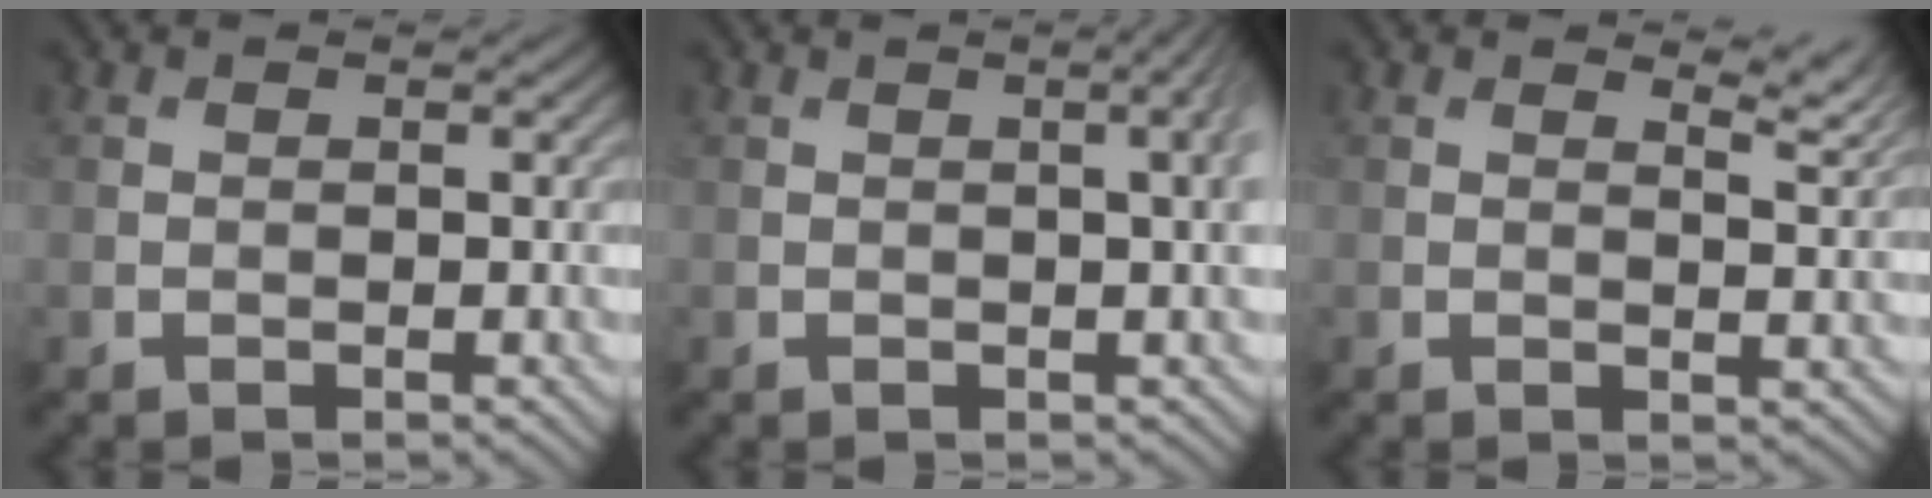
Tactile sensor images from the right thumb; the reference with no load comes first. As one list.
[{"total": 3.3, "force": [0.5, 0.8, 3.2], "torque": [-0.035, 0.014, 0.005]}, {"total": 2.8, "force": [2.1, 0.7, 1.7], "torque": [-0.024, -0.008, 0.036]}]